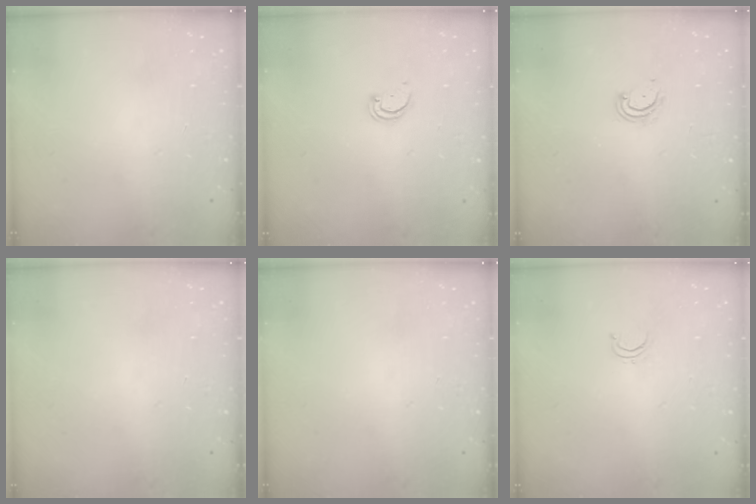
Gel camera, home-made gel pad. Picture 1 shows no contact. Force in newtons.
{"total": 1.5, "press": 1.5, "slide": 0.1}
{"total": 4.0, "press": 4.0, "slide": 0.3}
{"total": 0.0}
{"total": 0.0}
{"total": 2.8, "press": 2.8, "slide": 0.2}